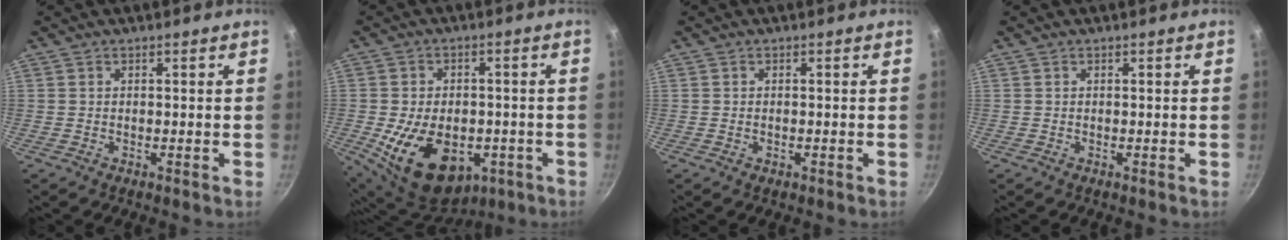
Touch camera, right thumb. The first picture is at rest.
{"total": 17.6, "force": [-4.8, 11.7, 12.3], "torque": [-0.183, 0.000, -0.054]}
{"total": 0.7, "force": [-0.3, 0.5, 0.5], "torque": [-0.007, 0.000, -0.005]}
{"total": 0.0}